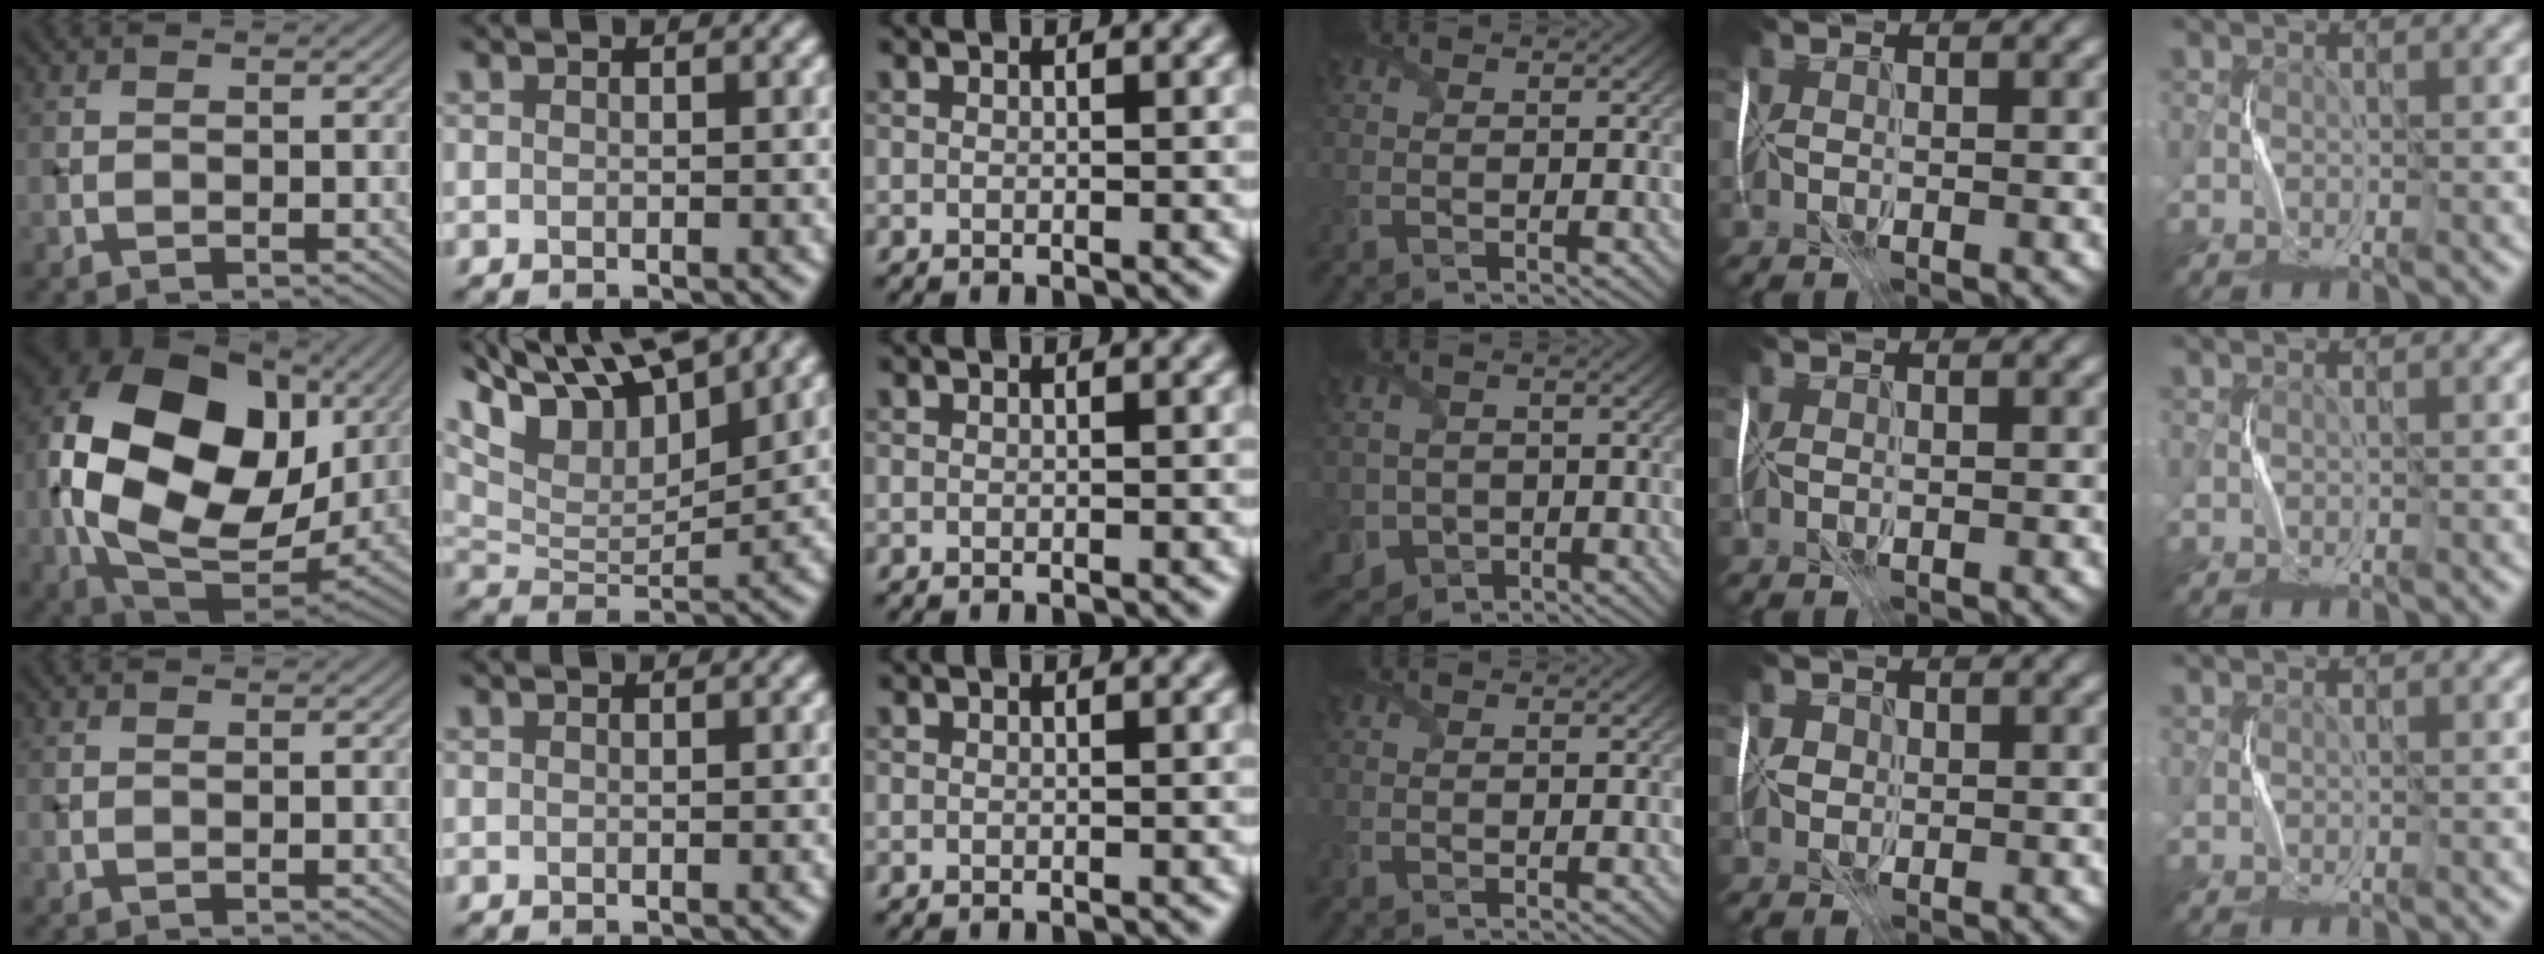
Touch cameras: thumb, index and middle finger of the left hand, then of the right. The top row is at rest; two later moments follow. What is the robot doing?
{"motion": "fold", "object": "map"}